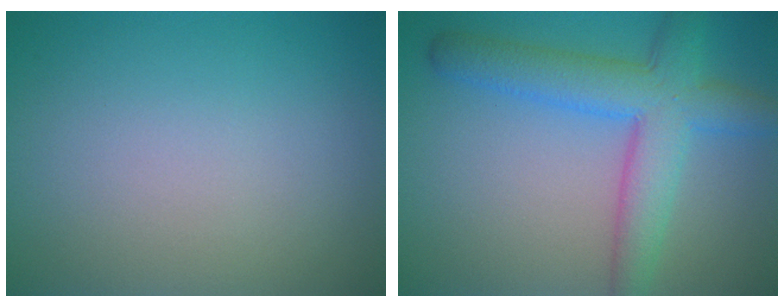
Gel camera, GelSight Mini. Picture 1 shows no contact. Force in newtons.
{"total": 6.3, "press": 6.3, "slide": 0.3}